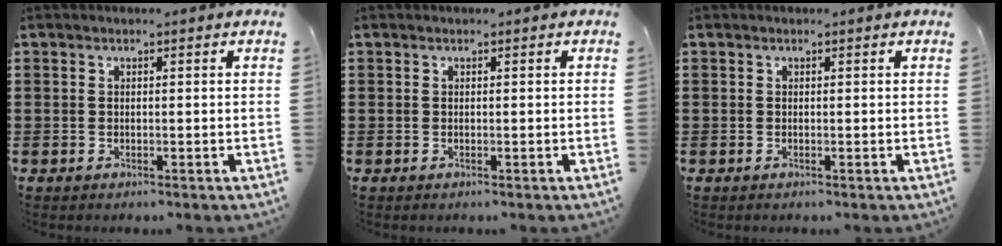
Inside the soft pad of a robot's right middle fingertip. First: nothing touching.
{"total": 0.0}
{"total": 0.0}